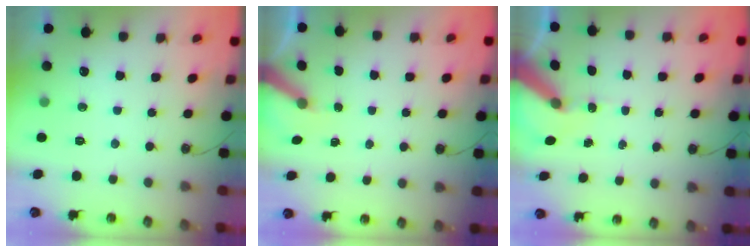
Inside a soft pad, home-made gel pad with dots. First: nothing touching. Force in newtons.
{"total": 5.0, "press": 4.9, "slide": 0.4}
{"total": 9.1, "press": 9.0, "slide": 1.4}